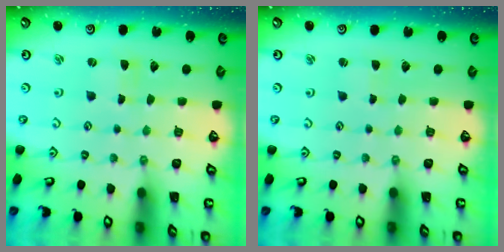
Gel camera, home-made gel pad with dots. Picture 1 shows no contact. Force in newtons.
{"total": 1.3, "press": 1.3, "slide": 0.2}